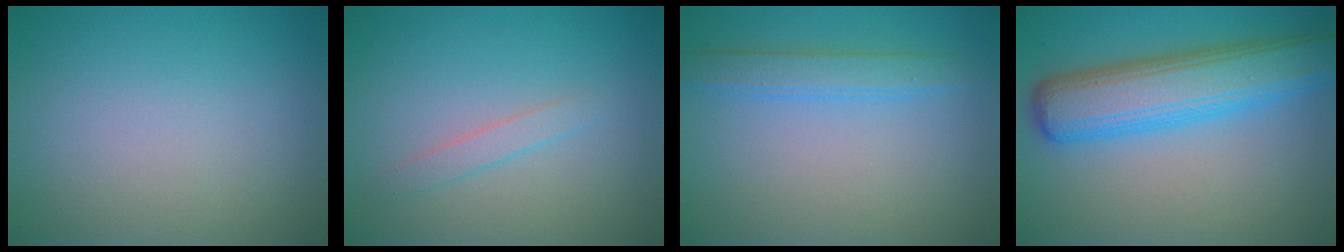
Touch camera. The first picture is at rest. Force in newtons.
{"total": 1.2, "press": 1.2, "slide": 0.1}
{"total": 2.6, "press": 2.6, "slide": 0.0}
{"total": 7.8, "press": 7.8, "slide": 0.2}